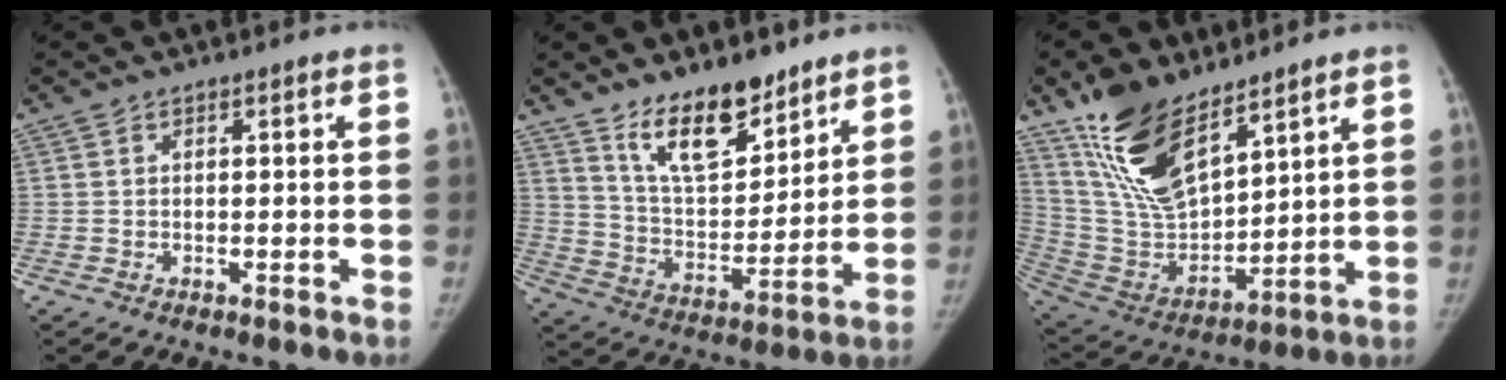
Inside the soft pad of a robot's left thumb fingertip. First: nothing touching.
{"total": 14.4, "force": [10.5, 5.9, 7.9], "torque": [-0.093, -0.081, 0.192]}
{"total": 17.8, "force": [12.1, 7.6, 10.7], "torque": [-0.163, -0.065, 0.246]}